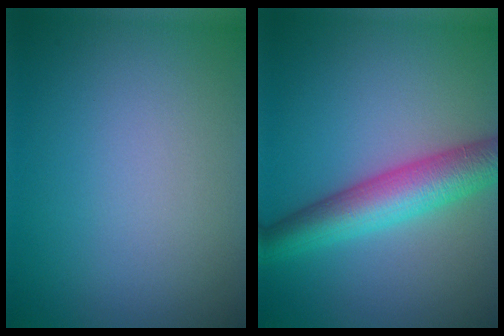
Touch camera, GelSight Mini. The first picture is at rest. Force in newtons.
{"total": 6.4, "press": 6.4, "slide": 0.3}